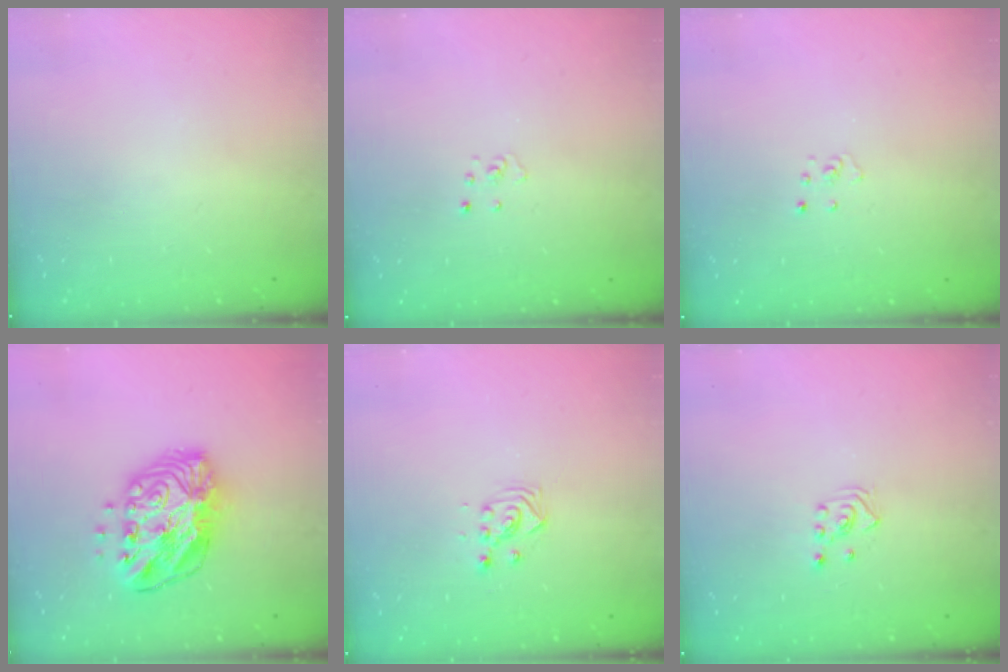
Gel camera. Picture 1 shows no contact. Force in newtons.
{"total": 2.3, "press": 2.3, "slide": 0.2}
{"total": 2.3, "press": 2.3, "slide": 0.2}
{"total": 14.1, "press": 14.0, "slide": 1.1}
{"total": 2.9, "press": 2.9, "slide": 0.3}
{"total": 2.5, "press": 2.3, "slide": 1.0}